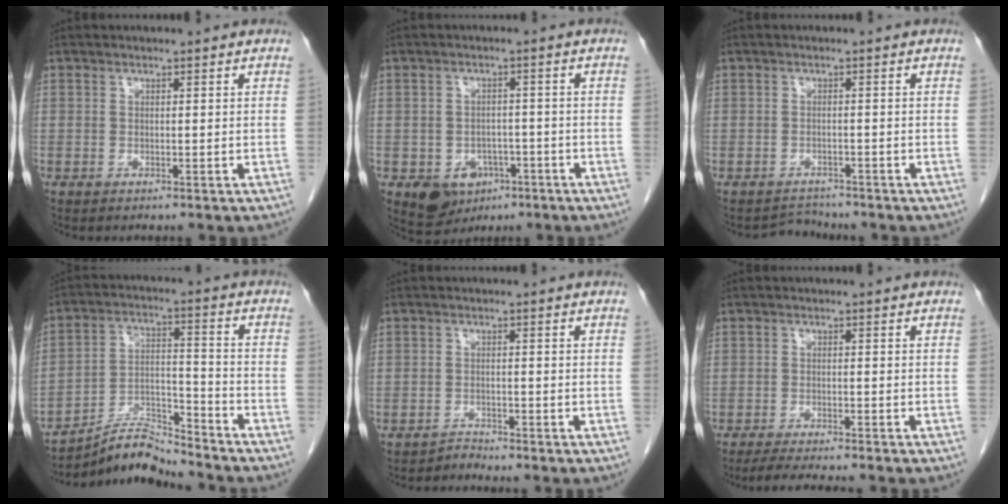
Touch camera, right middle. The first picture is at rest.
{"total": 6.7, "force": [-3.3, 5.1, 2.6], "torque": [-0.040, 0.007, -0.038]}
{"total": 2.3, "force": [-2.0, 0.2, -1.0], "torque": [0.013, -0.010, -0.031]}
{"total": 8.9, "force": [-8.8, -0.2, 1.2], "torque": [-0.028, 0.021, -0.162]}
{"total": 1.4, "force": [-1.3, -0.2, -0.7], "torque": [0.020, -0.007, -0.020]}
{"total": 5.4, "force": [-4.7, -0.4, 2.5], "torque": [-0.037, -0.017, -0.076]}